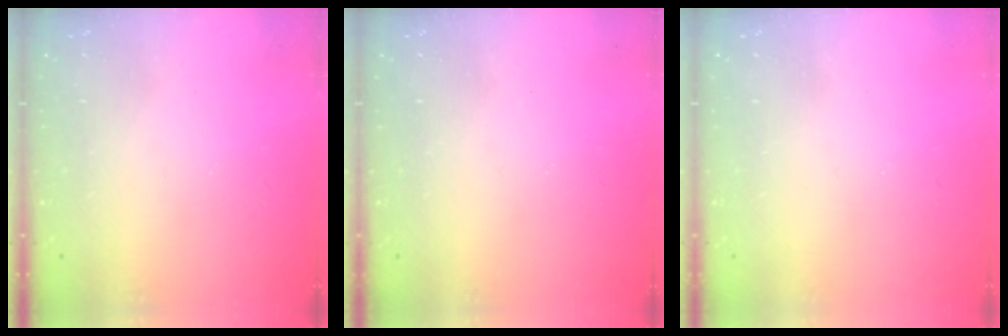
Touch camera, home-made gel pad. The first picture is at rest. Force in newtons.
{"total": 0.0}
{"total": 0.0}